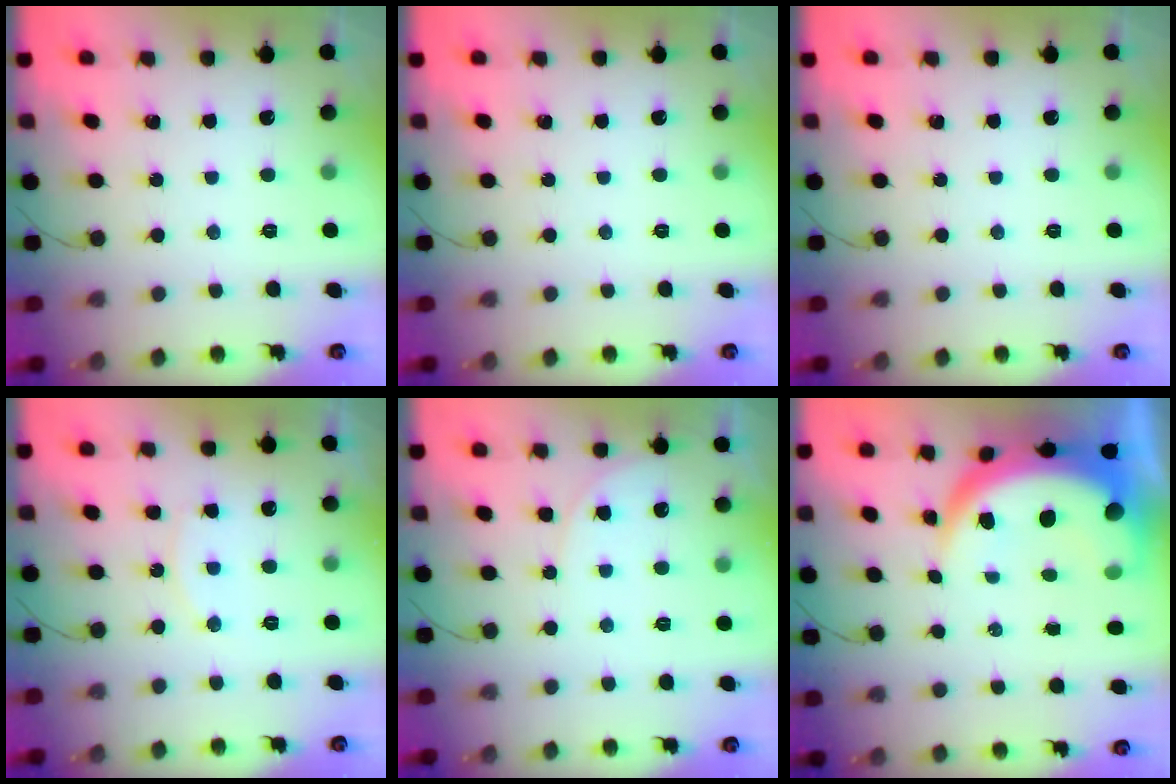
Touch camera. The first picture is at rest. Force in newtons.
{"total": 0.0}
{"total": 0.0}
{"total": 7.7, "press": 7.7, "slide": 0.4}
{"total": 5.2, "press": 5.2, "slide": 0.7}
{"total": 13.1, "press": 13.0, "slide": 1.4}